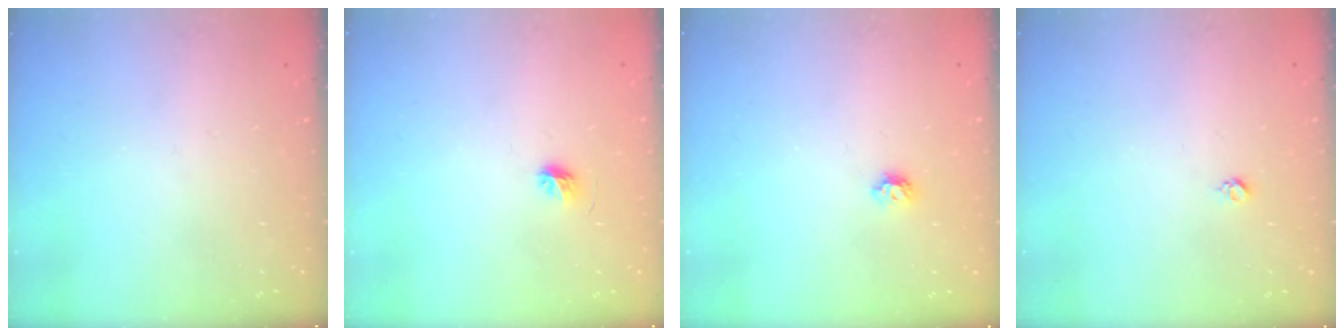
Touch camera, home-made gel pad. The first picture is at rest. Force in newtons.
{"total": 4.2, "press": 3.9, "slide": 1.4}
{"total": 4.9, "press": 4.9, "slide": 0.8}
{"total": 3.0, "press": 2.9, "slide": 0.4}